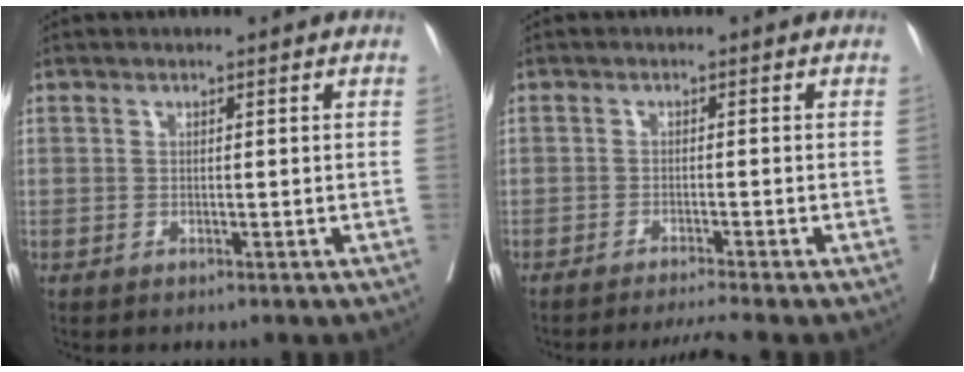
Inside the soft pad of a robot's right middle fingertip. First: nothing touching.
{"total": 3.9, "force": [-3.3, -1.7, 1.1], "torque": [-0.014, -0.011, -0.055]}